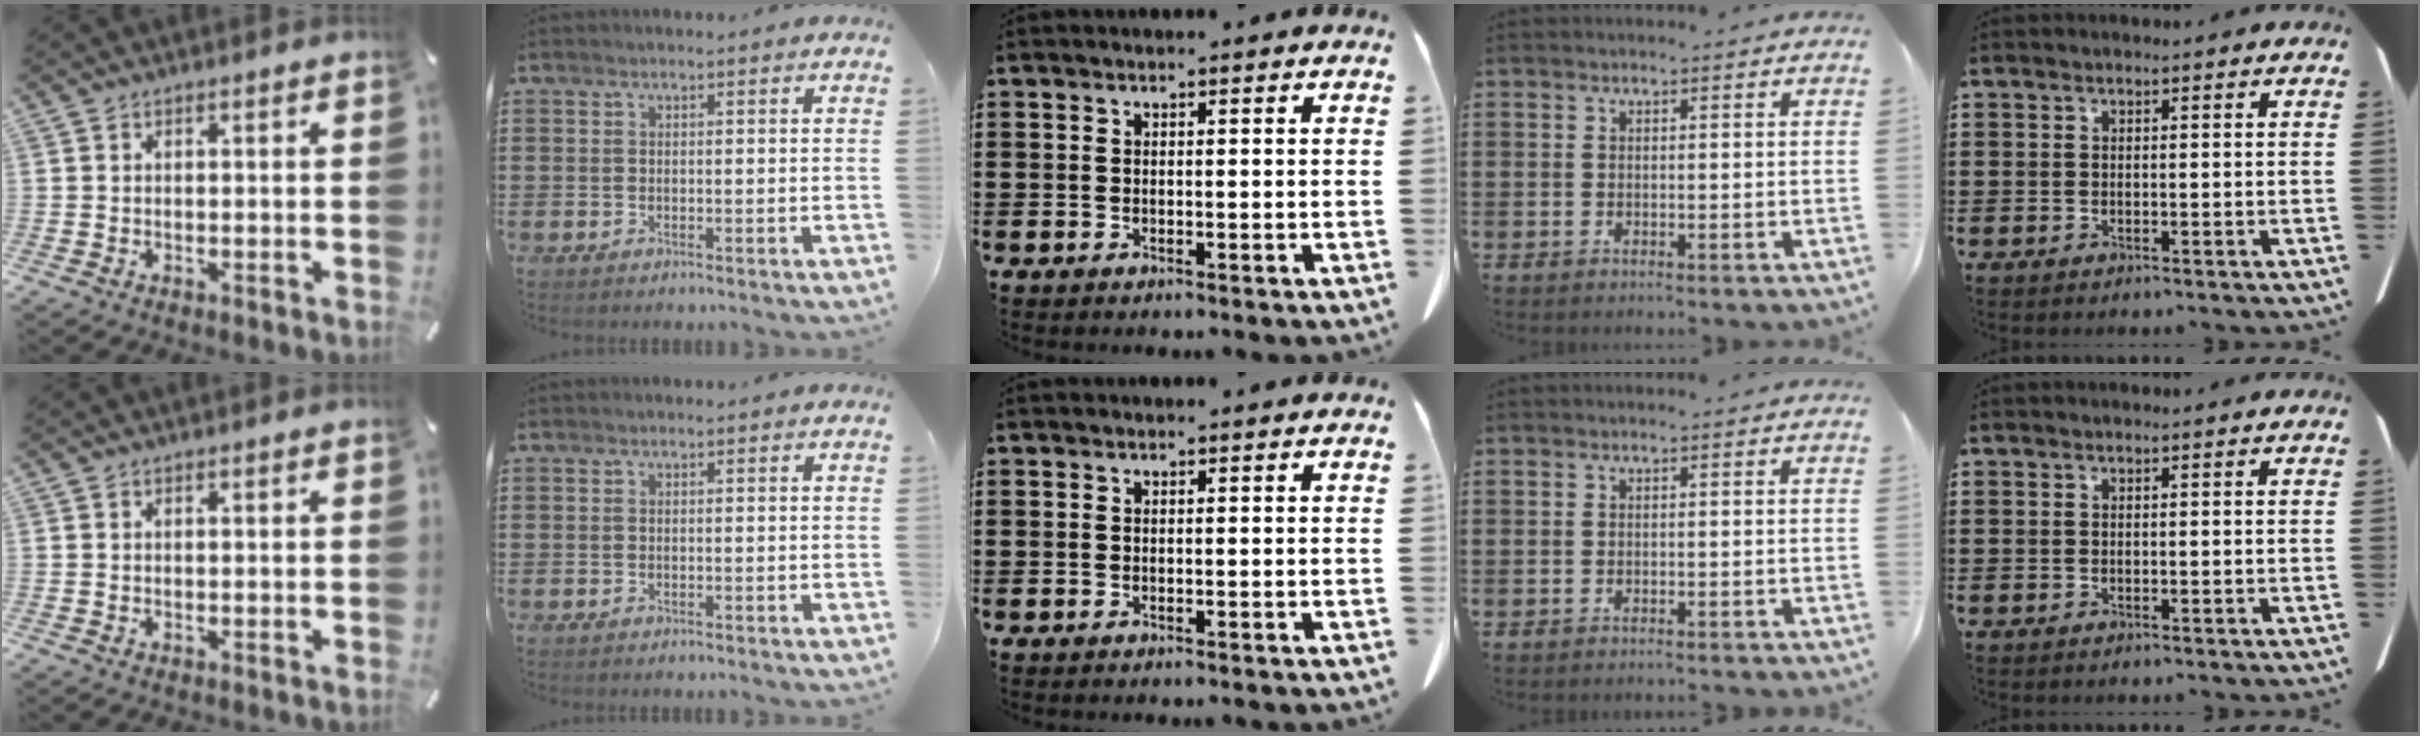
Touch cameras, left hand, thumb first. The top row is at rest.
{"ring": {"total": 0.5, "force": [-0.5, 0.0, 0.1], "torque": [-0.005, -0.003, -0.010]}}